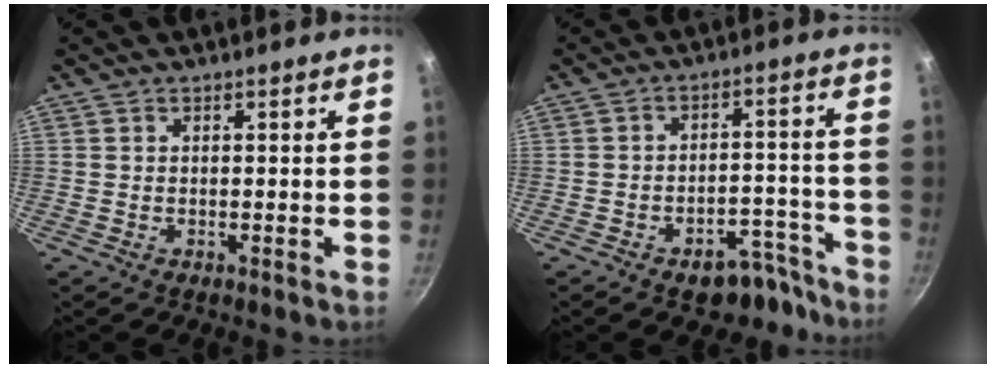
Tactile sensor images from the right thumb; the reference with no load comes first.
{"total": 9.6, "force": [-7.0, 5.3, 4.0], "torque": [0.017, 0.073, -0.079]}